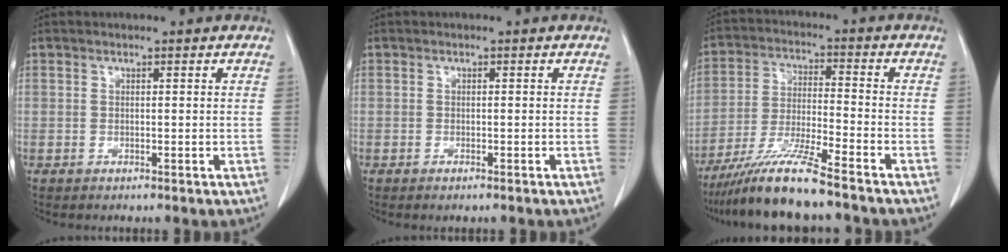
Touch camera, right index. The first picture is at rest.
{"total": 1.0, "force": [-0.7, 0.1, 0.6], "torque": [-0.012, -0.002, -0.010]}
{"total": 10.8, "force": [-8.7, -0.8, 6.3], "torque": [-0.121, -0.027, -0.162]}